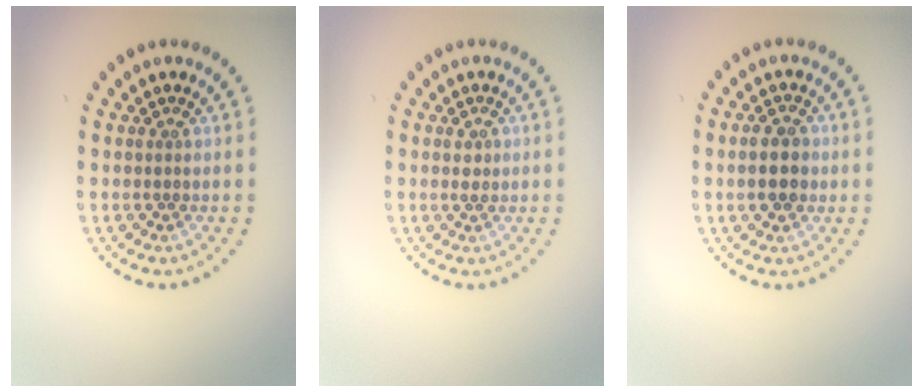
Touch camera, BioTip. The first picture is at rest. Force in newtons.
{"total": 1.1, "press": 1.0, "slide": 0.3}
{"total": 2.7, "press": 2.7, "slide": 0.2}